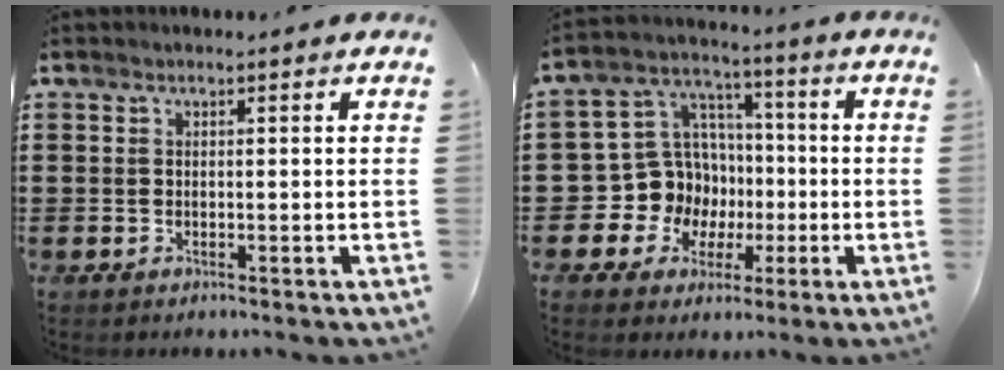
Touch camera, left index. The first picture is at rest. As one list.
[{"total": 10.3, "force": [-1.1, 10.1, 1.9], "torque": [-0.101, -0.003, -0.011]}]